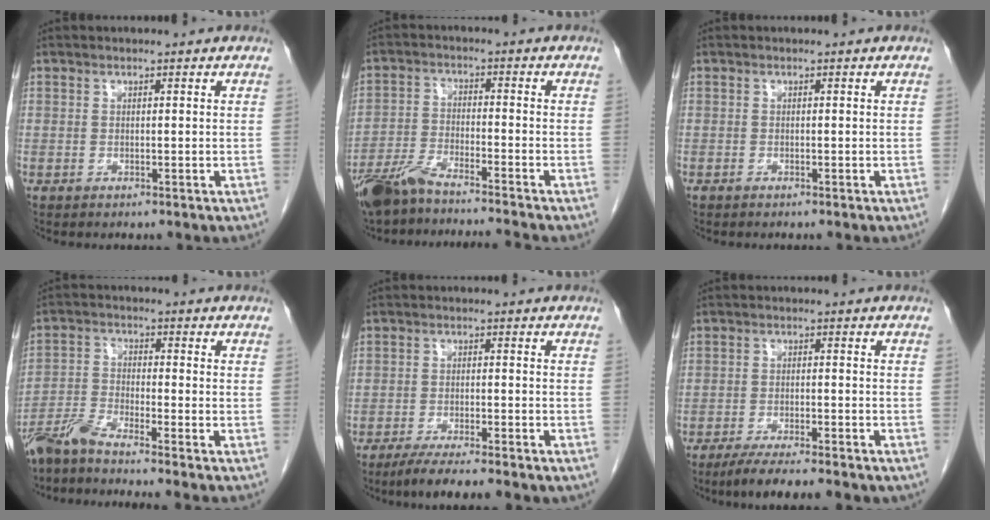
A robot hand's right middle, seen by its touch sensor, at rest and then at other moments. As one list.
[{"total": 9.8, "force": [-8.8, -0.4, 4.2], "torque": [-0.076, -0.013, -0.155]}, {"total": 0.0}, {"total": 5.6, "force": [-5.1, -1.6, 1.8], "torque": [-0.047, -0.018, -0.101]}, {"total": 6.5, "force": [-5.0, 0.0, 4.1], "torque": [-0.064, -0.015, -0.078]}, {"total": 7.9, "force": [-6.2, 0.7, 4.7], "torque": [-0.070, -0.015, -0.092]}]